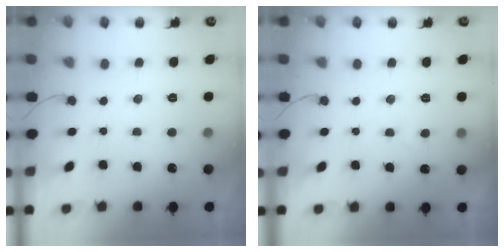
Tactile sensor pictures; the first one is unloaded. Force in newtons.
{"total": 1.9, "press": 1.8, "slide": 0.6}